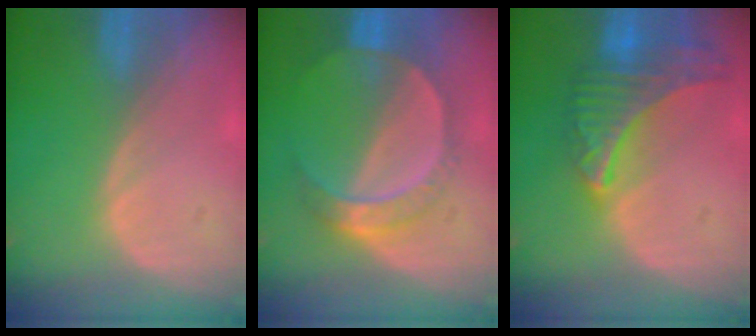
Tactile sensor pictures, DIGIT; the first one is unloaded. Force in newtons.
{"total": 7.2, "press": 6.3, "slide": 3.5}
{"total": 9.3, "press": 8.2, "slide": 4.5}